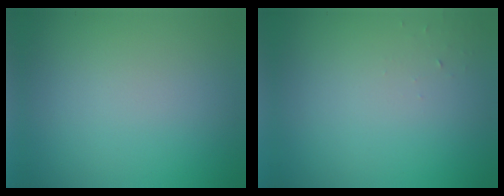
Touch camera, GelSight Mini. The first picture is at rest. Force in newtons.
{"total": 0.6, "press": 0.6, "slide": 0.1}